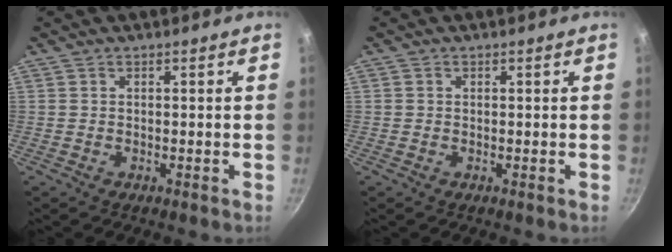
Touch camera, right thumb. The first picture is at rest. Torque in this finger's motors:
{"motor_torque": [0.07, -0.13, -0.22, 0.23, -0.07]}